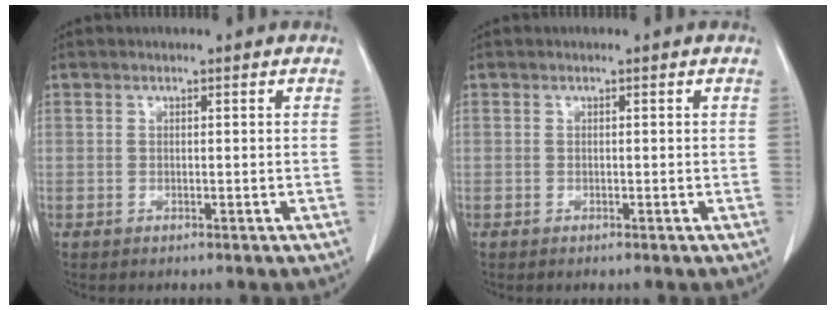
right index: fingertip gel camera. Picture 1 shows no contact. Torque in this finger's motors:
{"motor_torque": [0.13, -0.13, -0.02, -0.01]}